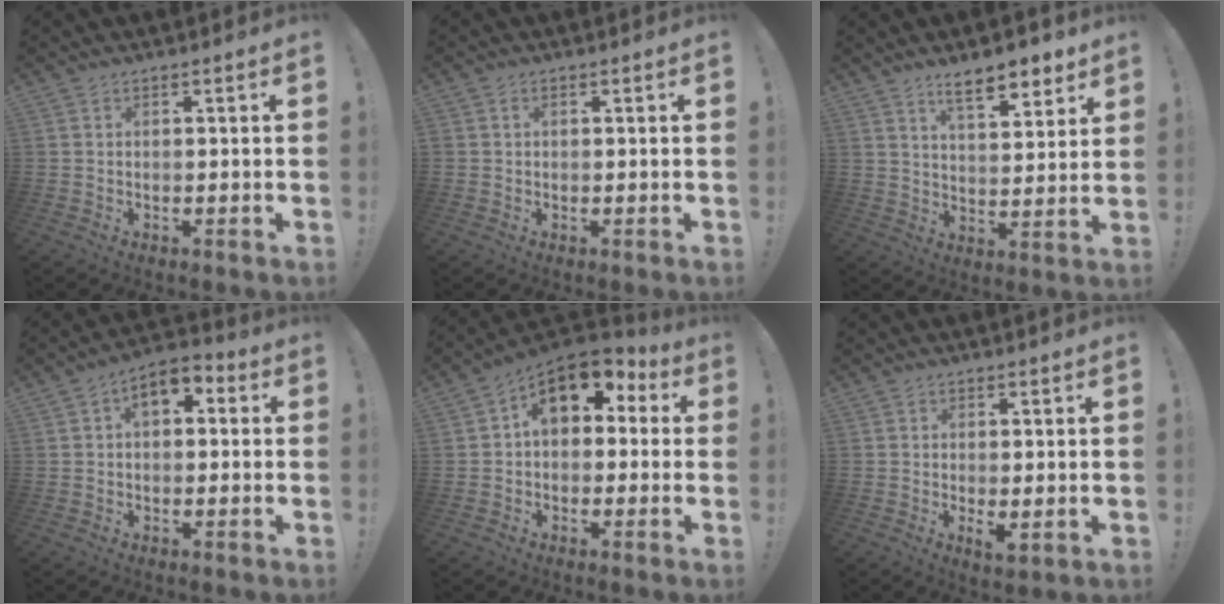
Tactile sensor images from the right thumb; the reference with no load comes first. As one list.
[{"total": 0.7, "force": [0.1, 0.7, 0.1], "torque": [-0.005, 0.004, 0.004]}, {"total": 10.4, "force": [7.5, 3.4, 6.3], "torque": [-0.089, -0.042, 0.131]}, {"total": 6.7, "force": [1.8, 4.2, 5.0], "torque": [-0.073, 0.001, 0.032]}, {"total": 11.5, "force": [5.0, 7.0, 7.6], "torque": [-0.104, -0.022, 0.095]}, {"total": 3.4, "force": [0.3, 1.3, 3.2], "torque": [-0.045, -0.010, 0.006]}]